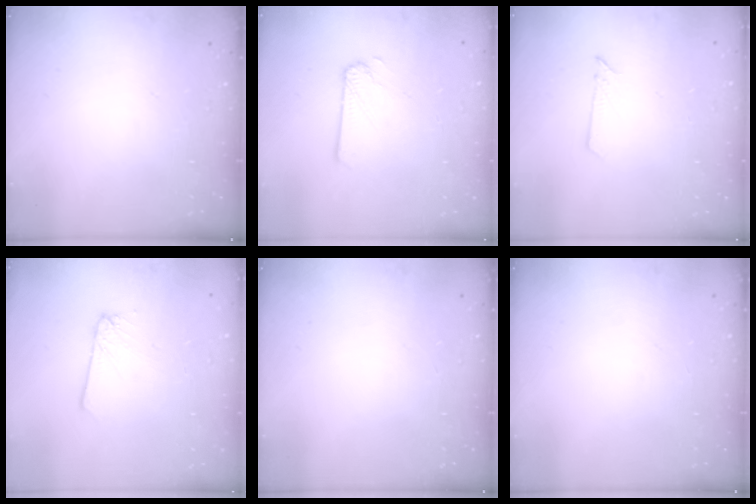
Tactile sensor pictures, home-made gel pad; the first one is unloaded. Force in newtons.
{"total": 2.1, "press": 2.1, "slide": 0.2}
{"total": 2.6, "press": 2.6, "slide": 0.2}
{"total": 2.7, "press": 2.7, "slide": 0.2}
{"total": 0.0}
{"total": 0.0}